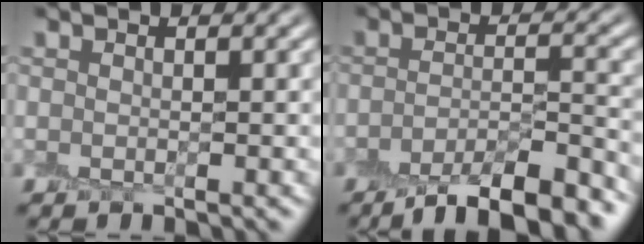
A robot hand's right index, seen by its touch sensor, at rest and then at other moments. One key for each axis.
{"total": 8.5, "fx": -6.0, "fy": 2.0, "fz": 5.7, "tx": -0.077, "ty": -0.001, "tz": -0.098}